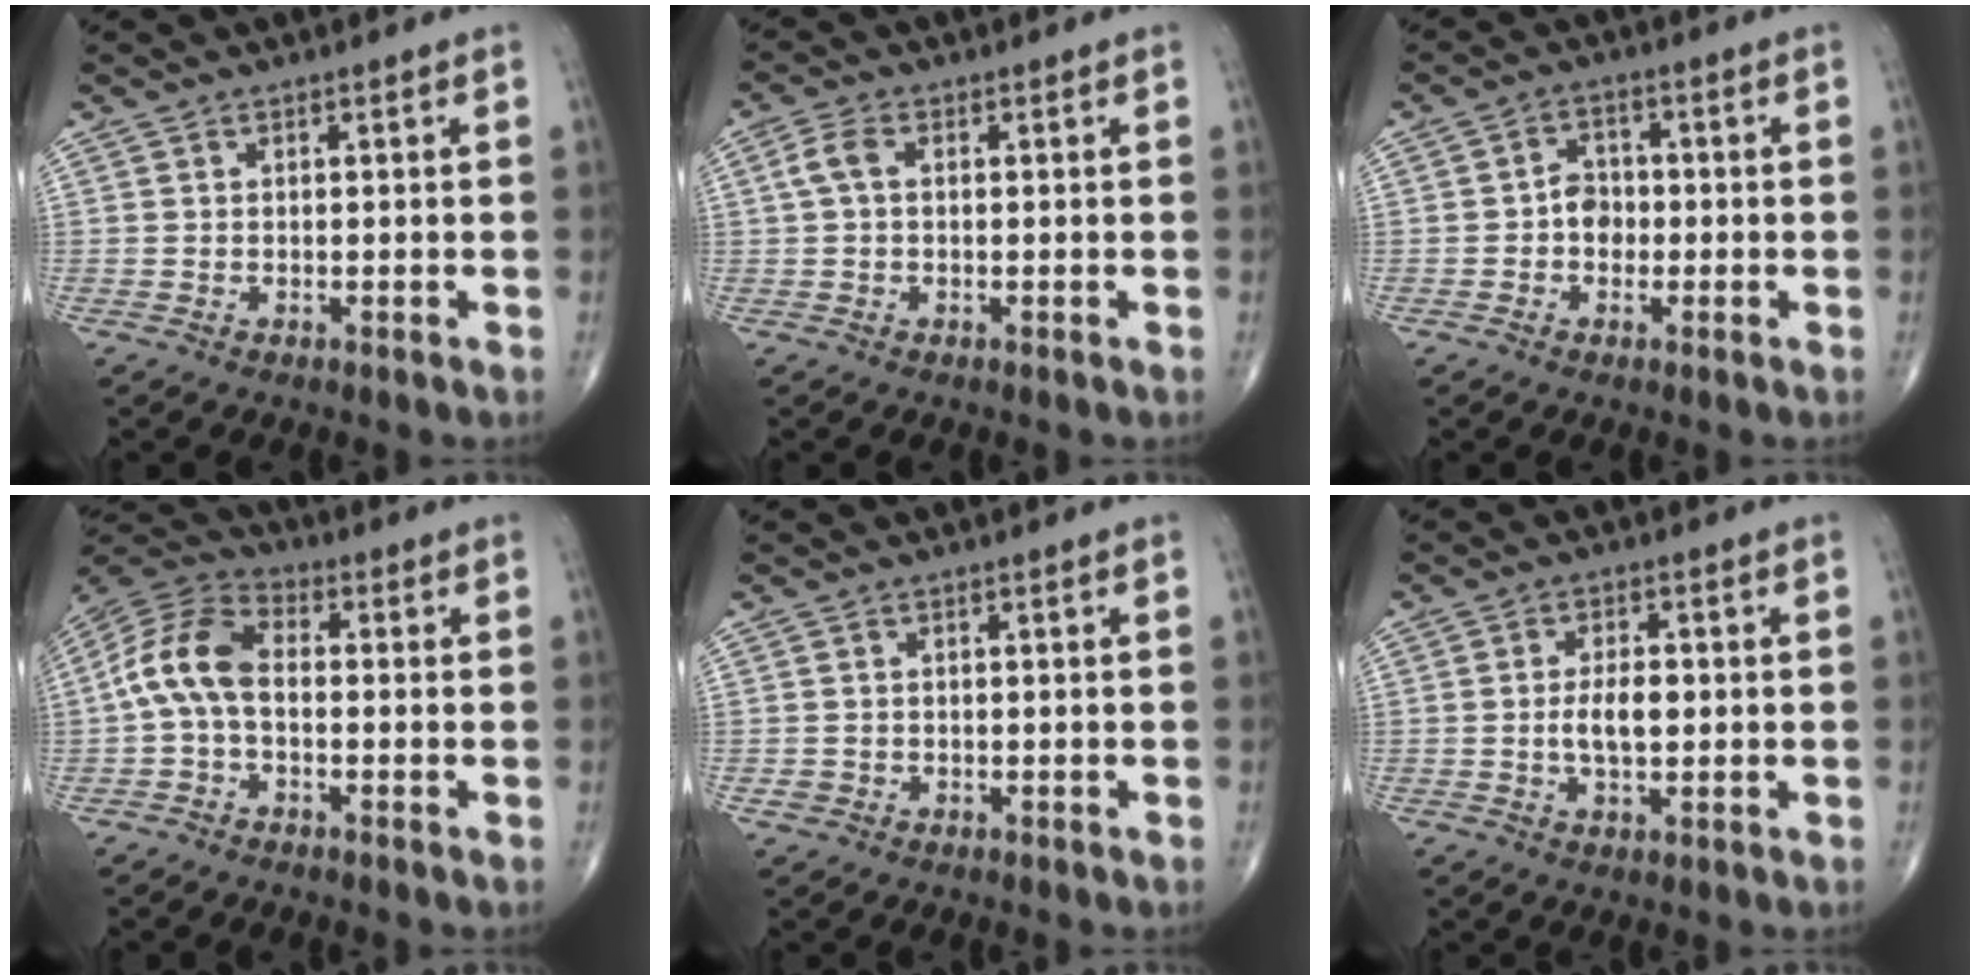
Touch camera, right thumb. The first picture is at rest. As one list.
[{"total": 3.4, "force": [0.4, 2.0, 2.7], "torque": [-0.062, 0.009, 0.005]}, {"total": 4.0, "force": [-0.7, 3.3, 2.2], "torque": [-0.015, 0.014, -0.019]}, {"total": 10.2, "force": [-0.7, 5.9, 8.2], "torque": [-0.166, 0.031, -0.027]}, {"total": 1.4, "force": [-0.4, 1.2, 0.3], "torque": [-0.004, 0.005, -0.006]}, {"total": 5.4, "force": [-0.3, 2.6, 4.7], "torque": [-0.086, 0.003, -0.006]}]